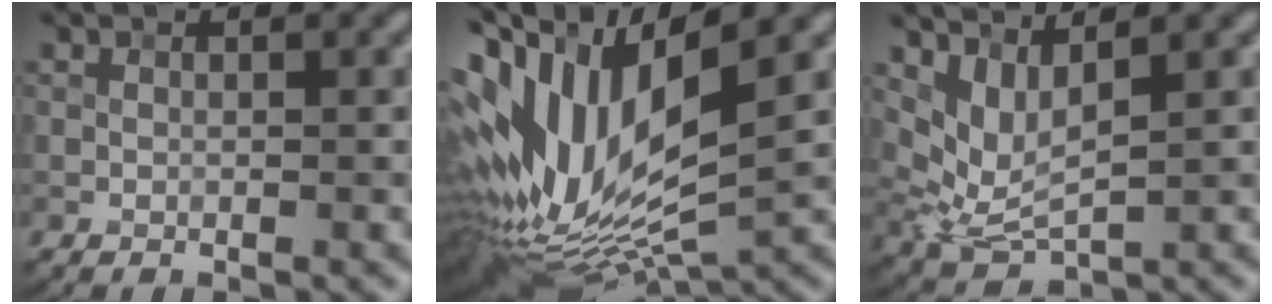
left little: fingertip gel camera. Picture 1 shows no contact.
{"total": 14.8, "force": [1.2, 6.9, 13.0], "torque": [-0.283, 0.002, 0.029]}
{"total": 4.1, "force": [1.8, 1.9, 3.2], "torque": [-0.073, -0.013, 0.047]}